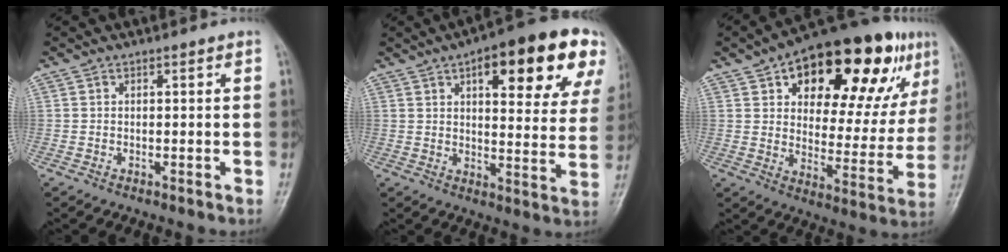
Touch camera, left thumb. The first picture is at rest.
{"total": 20.4, "force": [9.6, 7.1, 16.5], "torque": [-0.181, -0.011, 0.124]}
{"total": 27.1, "force": [13.3, 12.5, 20.1], "torque": [-0.244, -0.004, 0.196]}